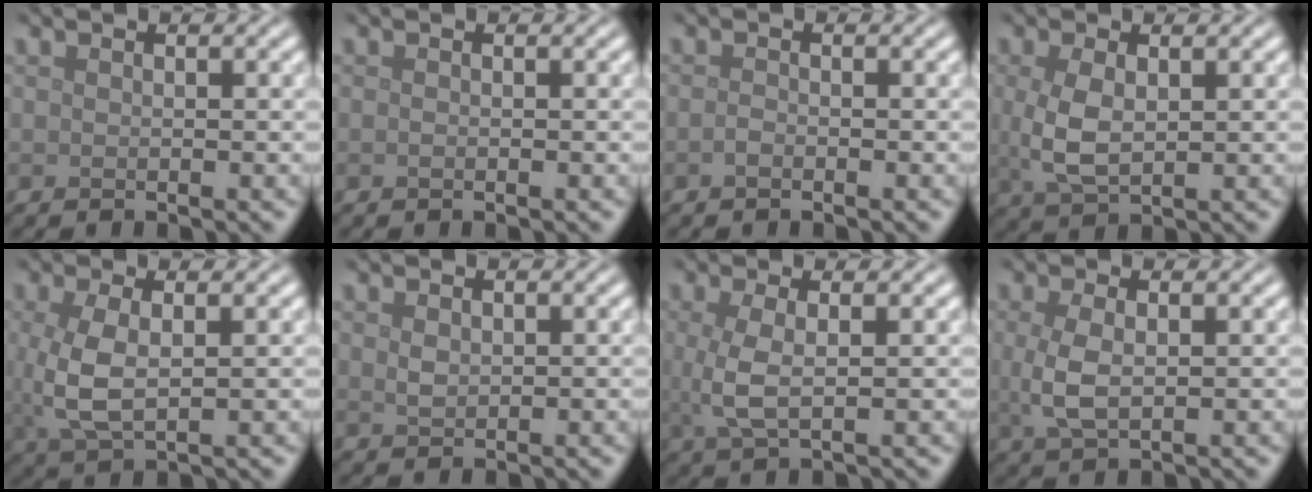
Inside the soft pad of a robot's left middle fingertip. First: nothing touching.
{"total": 0.0}
{"total": 0.6, "force": [-0.4, 0.3, 0.4], "torque": [-0.010, 0.000, -0.008]}
{"total": 3.8, "force": [0.4, 2.1, 3.2], "torque": [-0.081, 0.000, 0.012]}
{"total": 4.7, "force": [0.3, 2.2, 4.1], "torque": [-0.107, -0.002, 0.008]}
{"total": 1.1, "force": [0.4, 0.7, 0.7], "torque": [-0.018, -0.001, 0.010]}
{"total": 3.1, "force": [0.2, 1.1, 2.9], "torque": [-0.070, -0.001, 0.005]}
{"total": 3.2, "force": [0.2, 1.6, 2.8], "torque": [-0.071, -0.002, 0.006]}